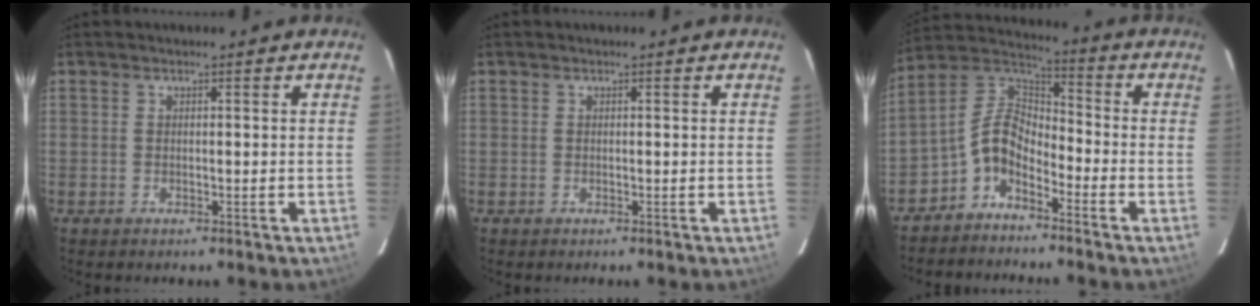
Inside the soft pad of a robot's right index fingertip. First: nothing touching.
{"total": 0.0}
{"total": 8.0, "force": [-4.7, 4.5, 4.8], "torque": [-0.106, 0.028, -0.104]}